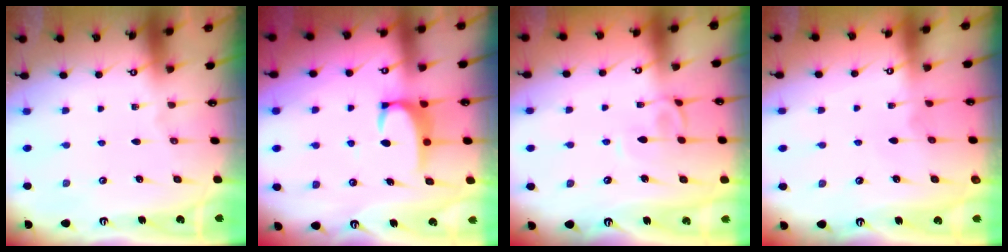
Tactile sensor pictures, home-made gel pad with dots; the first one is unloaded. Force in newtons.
{"total": 3.3, "press": 3.3, "slide": 0.3}
{"total": 2.6, "press": 2.5, "slide": 0.6}
{"total": 3.3, "press": 3.3, "slide": 0.1}